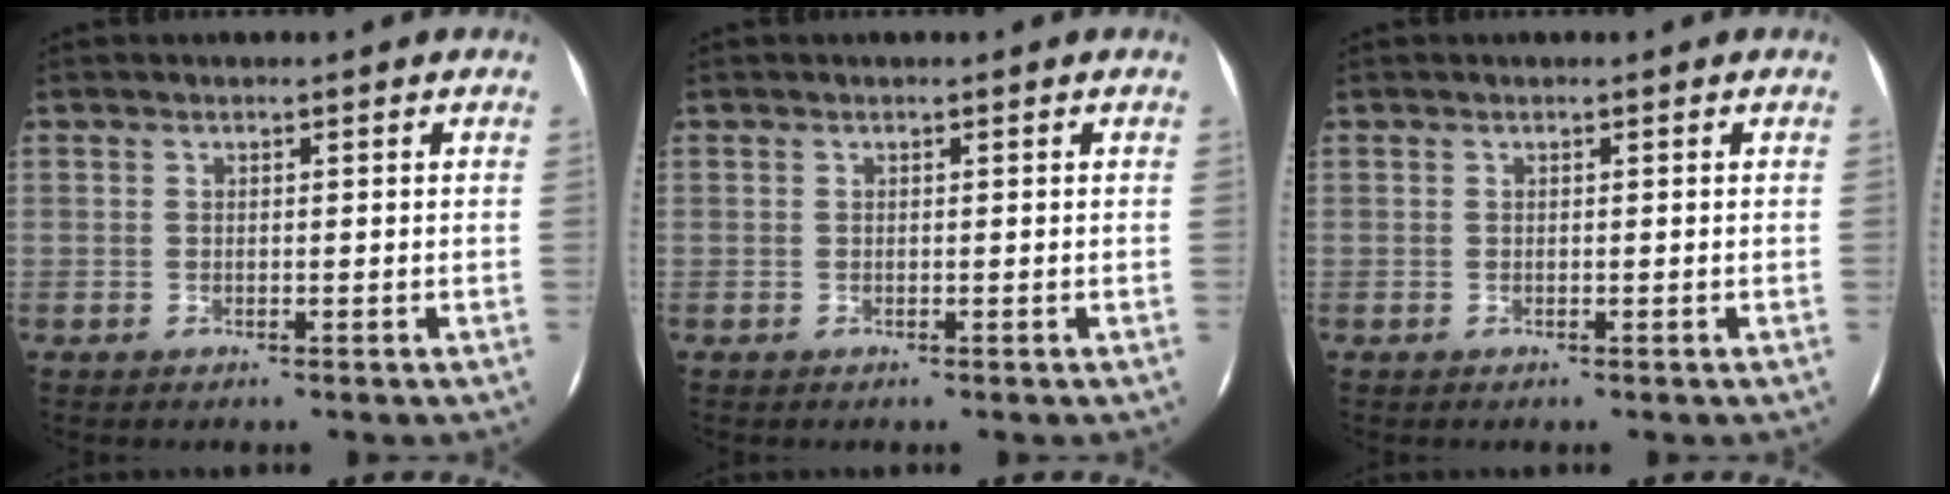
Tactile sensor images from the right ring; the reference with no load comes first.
{"total": 0.0}
{"total": 0.0}